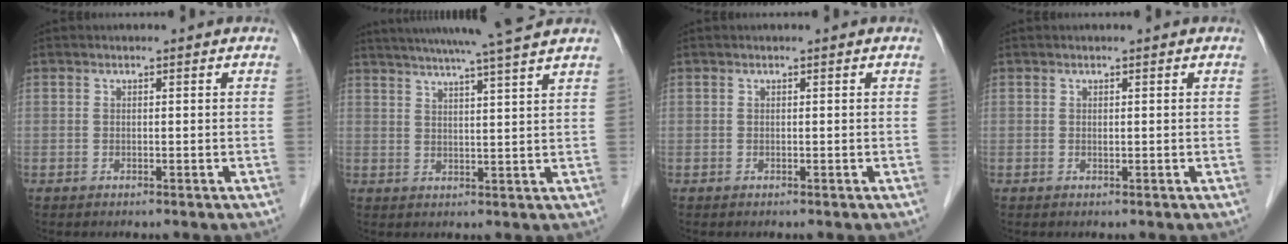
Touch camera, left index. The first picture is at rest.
{"total": 13.4, "force": [11.4, -1.4, 6.9], "torque": [-0.115, 0.005, 0.150]}
{"total": 0.0}
{"total": 0.0}